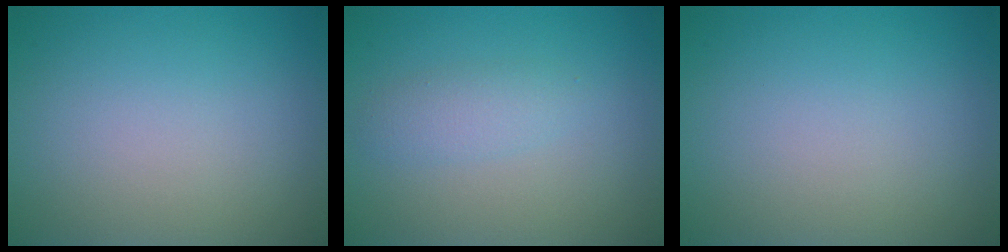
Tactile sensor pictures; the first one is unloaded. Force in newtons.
{"total": 1.8, "press": 1.8, "slide": 0.0}
{"total": 0.0}